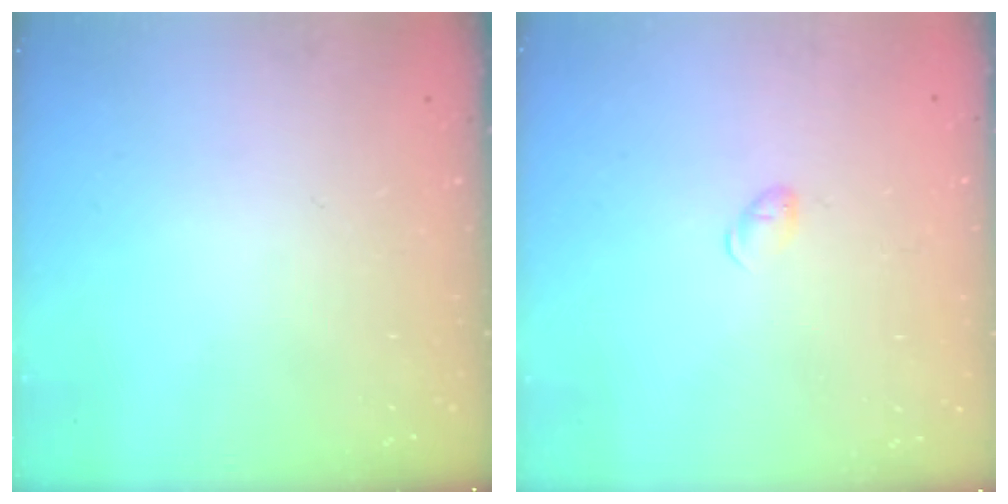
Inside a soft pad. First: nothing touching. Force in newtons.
{"total": 3.7, "press": 3.6, "slide": 0.6}